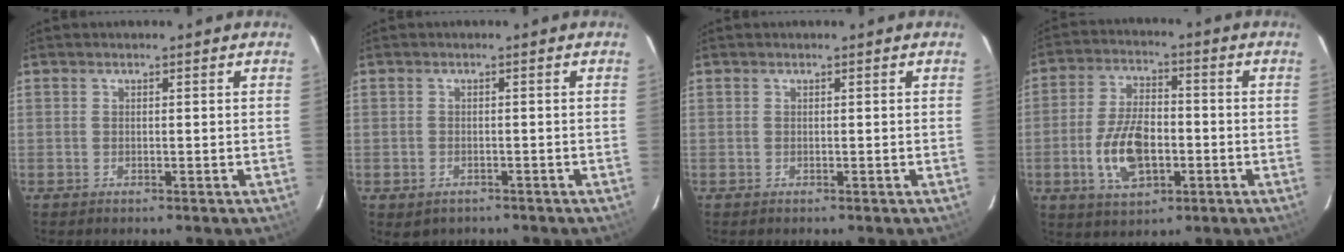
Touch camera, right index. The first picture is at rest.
{"total": 2.8, "force": [-1.5, 2.2, 1.0], "torque": [-0.025, -0.003, -0.016]}
{"total": 0.0}
{"total": 11.7, "force": [-3.2, 6.3, 9.3], "torque": [-0.187, 0.004, -0.049]}